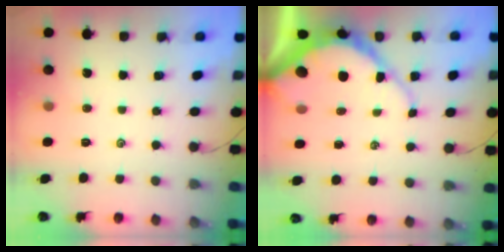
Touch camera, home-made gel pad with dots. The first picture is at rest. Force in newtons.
{"total": 10.3, "press": 10.2, "slide": 1.0}